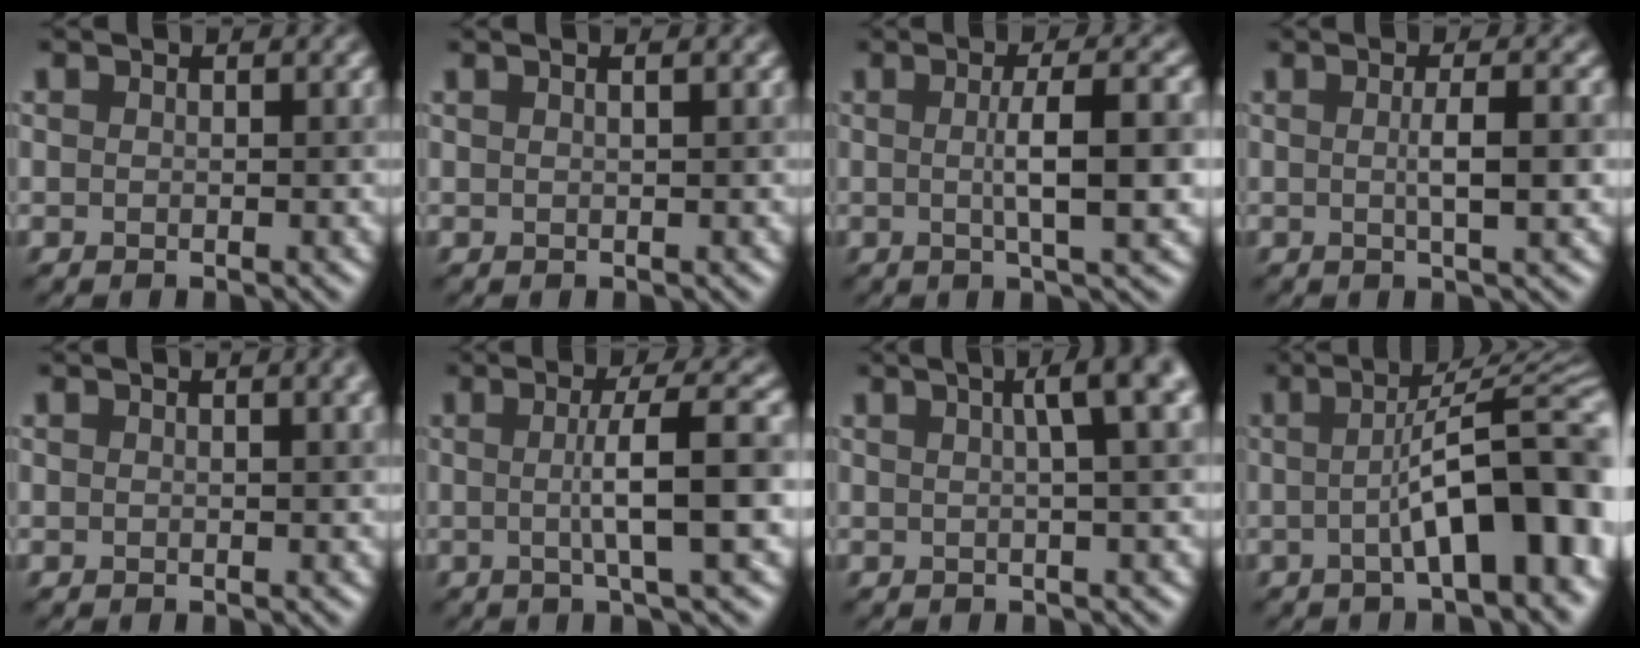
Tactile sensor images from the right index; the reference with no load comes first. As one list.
[{"total": 2.2, "force": [1.0, 1.1, 1.7], "torque": [0.002, 0.009, -0.014]}, {"total": 6.1, "force": [-0.1, 1.3, 5.9], "torque": [-0.083, 0.009, -0.001]}, {"total": 3.6, "force": [-0.2, 0.8, 3.5], "torque": [-0.049, 0.006, -0.004]}, {"total": 3.0, "force": [1.5, 1.2, 2.4], "torque": [-0.009, 0.009, 0.011]}, {"total": 6.1, "force": [-0.2, 0.9, 6.0], "torque": [-0.090, 0.009, -0.004]}, {"total": 5.9, "force": [1.7, 1.6, 5.4], "torque": [-0.038, 0.027, 0.012]}, {"total": 10.9, "force": [-1.2, 2.8, 10.4], "torque": [-0.121, 0.016, -0.018]}]